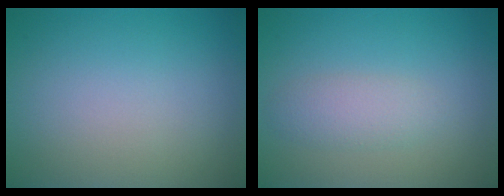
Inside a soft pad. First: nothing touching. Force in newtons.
{"total": 2.0, "press": 2.0, "slide": 0.0}